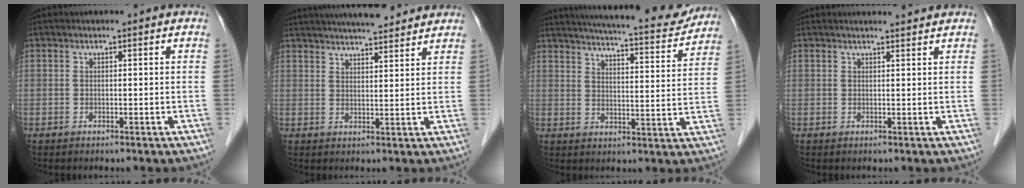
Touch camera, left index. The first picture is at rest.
{"total": 13.5, "force": [12.1, 2.3, 5.5], "torque": [-0.086, 0.029, 0.172]}
{"total": 18.7, "force": [17.0, 2.4, 7.3], "torque": [-0.113, -0.016, 0.219]}
{"total": 2.8, "force": [2.8, 0.1, 0.5], "torque": [-0.010, 0.007, 0.032]}